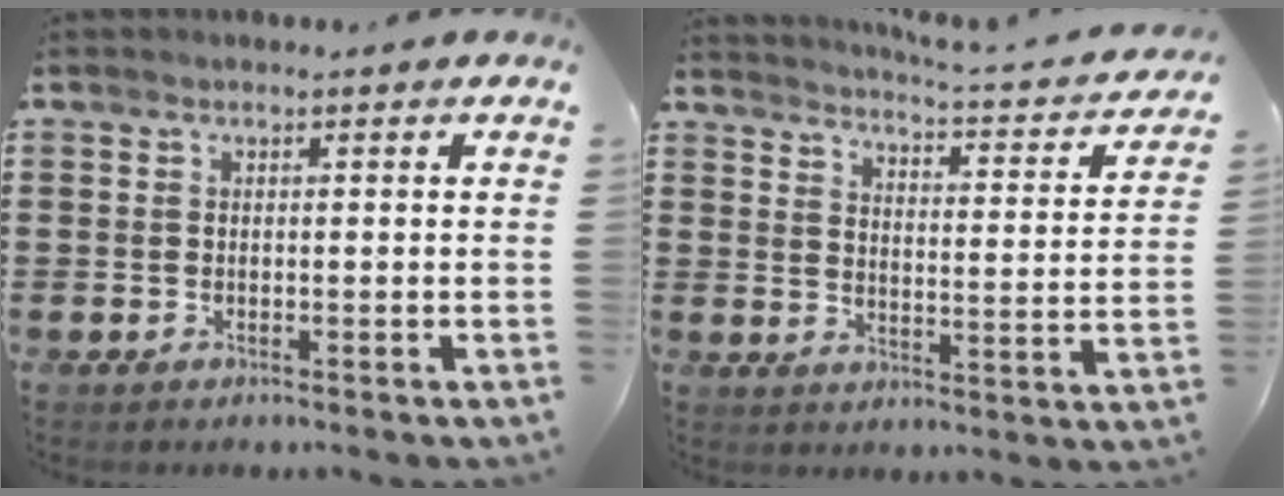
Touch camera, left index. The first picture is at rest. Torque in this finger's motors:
{"motor_torque": [2.14, 0.00, -0.09, 0.03]}